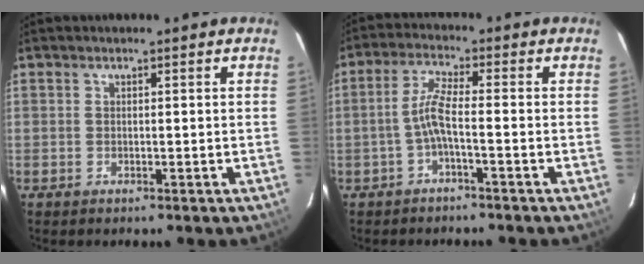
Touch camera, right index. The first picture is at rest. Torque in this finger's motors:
{"motor_torque": [-0.02, -0.02, 0.08, 0.03]}